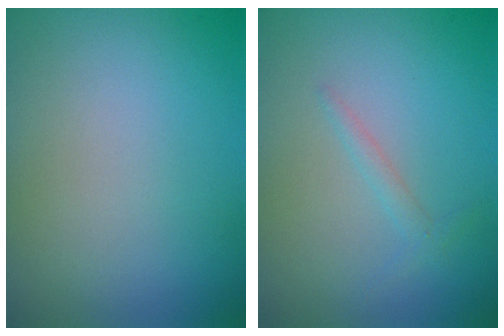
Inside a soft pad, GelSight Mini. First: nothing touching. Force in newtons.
{"total": 0.9, "press": 0.9, "slide": 0.1}